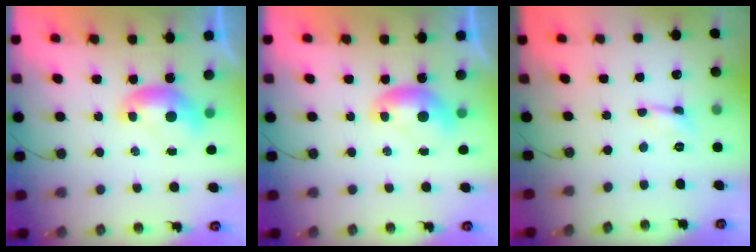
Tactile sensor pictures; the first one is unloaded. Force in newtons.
{"total": 0.0}
{"total": 0.8, "press": 0.8, "slide": 0.1}